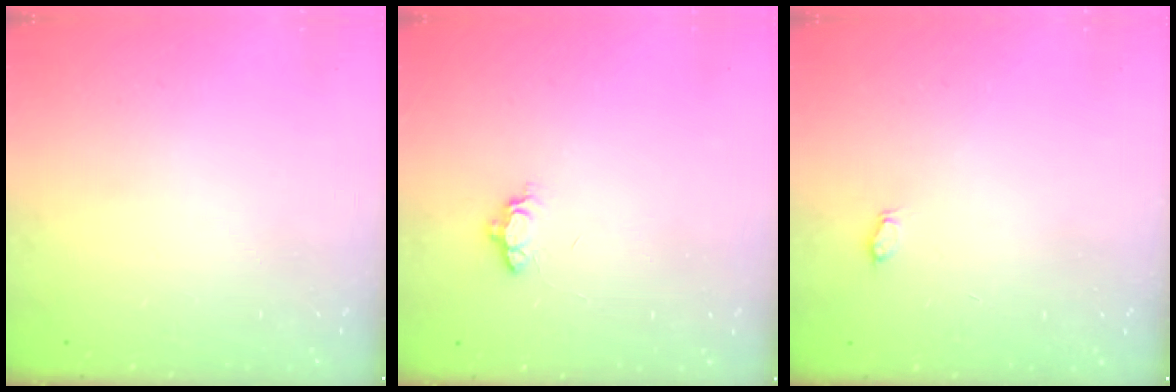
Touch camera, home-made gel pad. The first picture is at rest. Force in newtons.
{"total": 3.7, "press": 3.7, "slide": 0.5}
{"total": 2.9, "press": 2.7, "slide": 1.2}